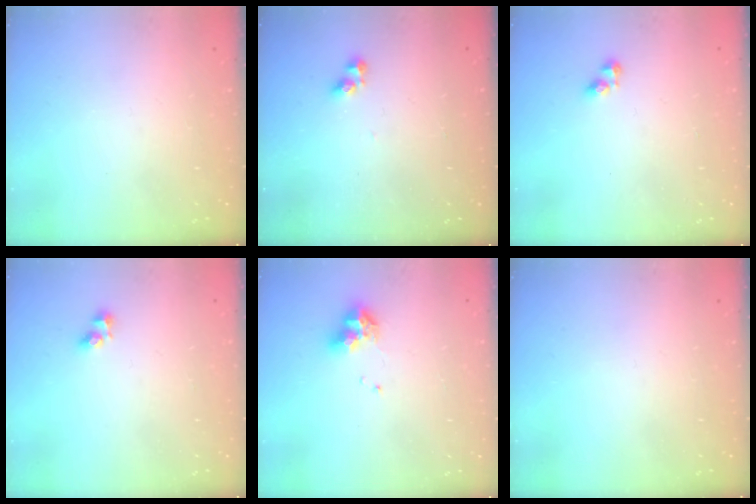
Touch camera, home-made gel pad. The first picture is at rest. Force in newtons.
{"total": 4.4, "press": 4.4, "slide": 0.4}
{"total": 2.8, "press": 2.8, "slide": 0.4}
{"total": 2.4, "press": 2.4, "slide": 0.2}
{"total": 7.6, "press": 7.5, "slide": 0.8}
{"total": 0.0}